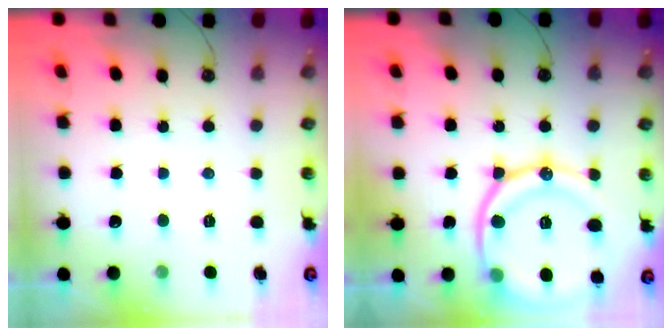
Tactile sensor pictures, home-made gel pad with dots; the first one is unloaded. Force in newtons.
{"total": 20.0, "press": 19.9, "slide": 2.0}